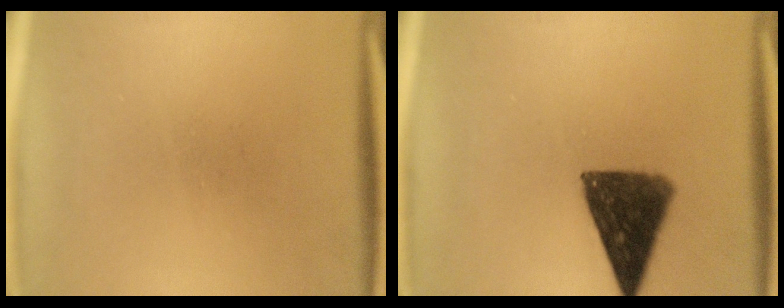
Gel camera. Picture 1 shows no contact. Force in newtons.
{"total": 11.7}